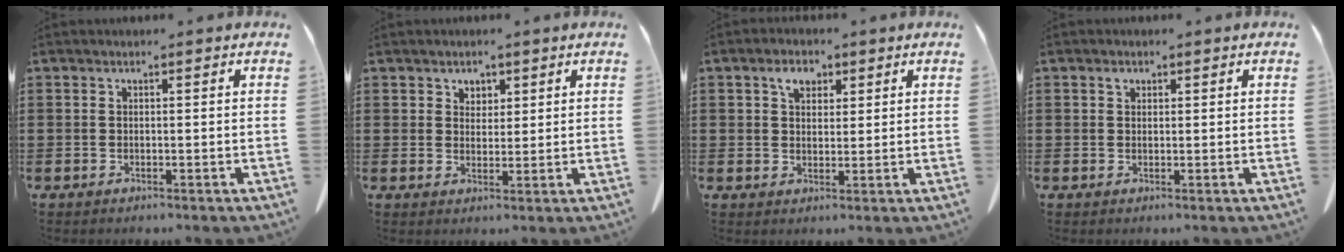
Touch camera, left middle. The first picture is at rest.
{"total": 2.5, "force": [1.8, 1.6, 0.3], "torque": [-0.004, 0.003, 0.033]}
{"total": 3.8, "force": [2.1, 2.7, 1.8], "torque": [-0.029, 0.004, 0.033]}
{"total": 0.9, "force": [0.5, 0.6, 0.4], "torque": [-0.011, 0.004, 0.010]}